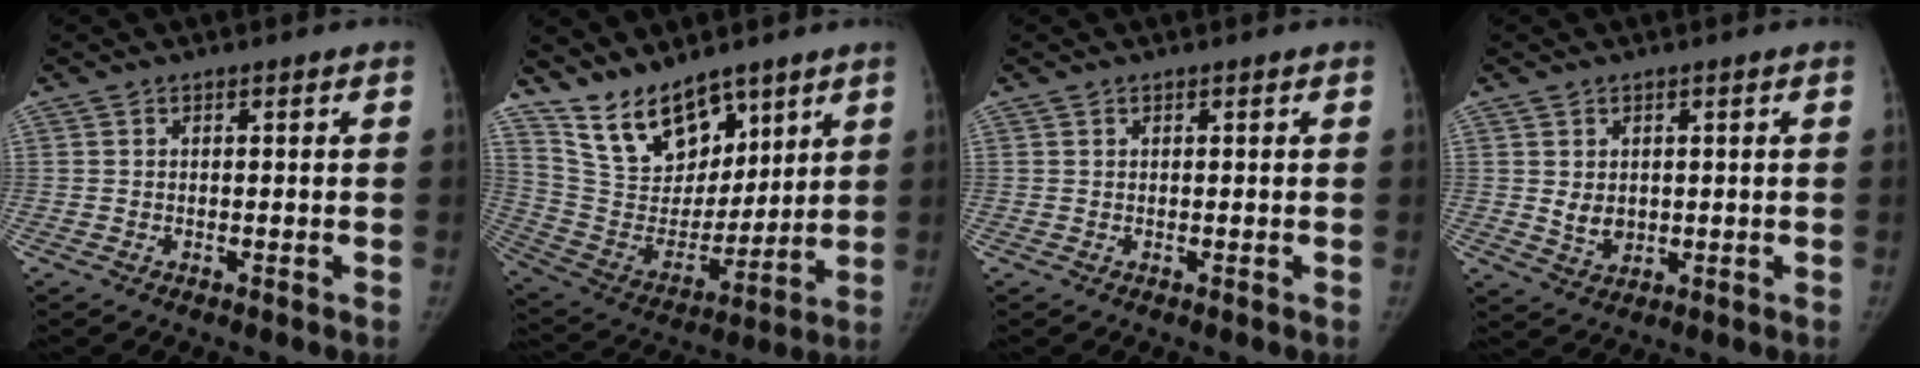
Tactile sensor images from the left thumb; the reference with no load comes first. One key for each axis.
{"total": 15.9, "fx": 11.8, "fy": 8.2, "fz": 6.9, "tx": -0.079, "ty": -0.070, "tz": 0.234}
{"total": 0.0}
{"total": 4.0, "fx": 0.4, "fy": 3.2, "fz": 2.3, "tx": -0.027, "ty": -0.010, "tz": 0.020}